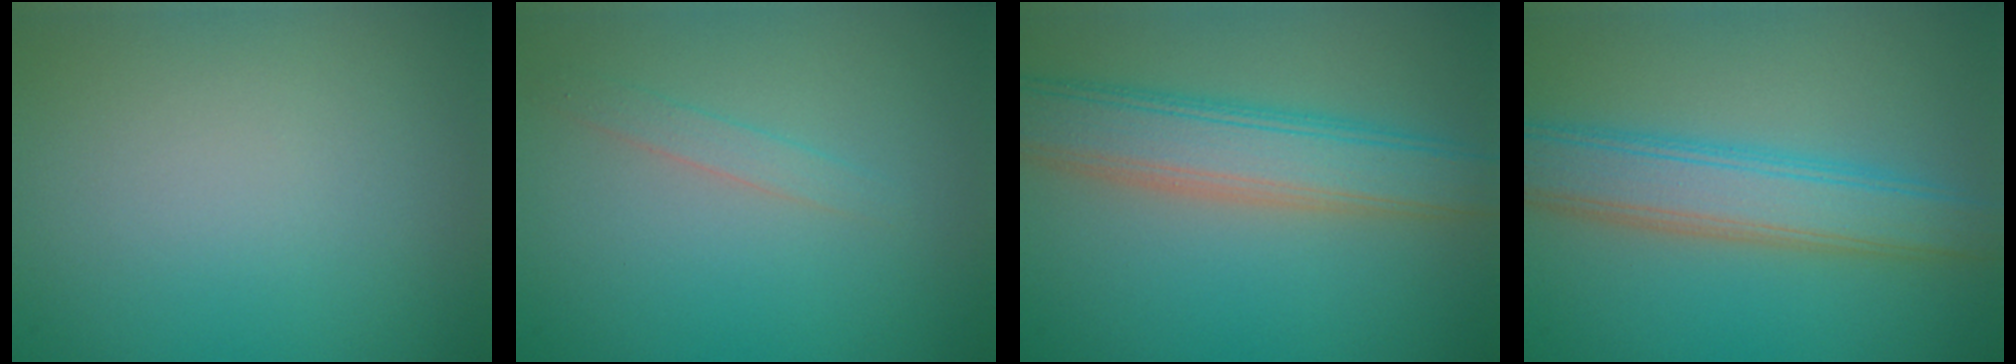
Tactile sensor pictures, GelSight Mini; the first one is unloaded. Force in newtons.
{"total": 1.3, "press": 1.3, "slide": 0.0}
{"total": 6.5, "press": 6.5, "slide": 0.1}
{"total": 6.0, "press": 6.0, "slide": 0.1}